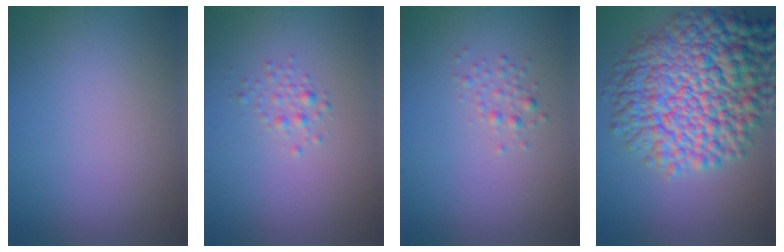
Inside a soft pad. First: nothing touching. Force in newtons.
{"total": 1.3, "press": 1.3, "slide": 0.0}
{"total": 1.2, "press": 1.2, "slide": 0.1}
{"total": 13.4, "press": 13.4, "slide": 0.4}